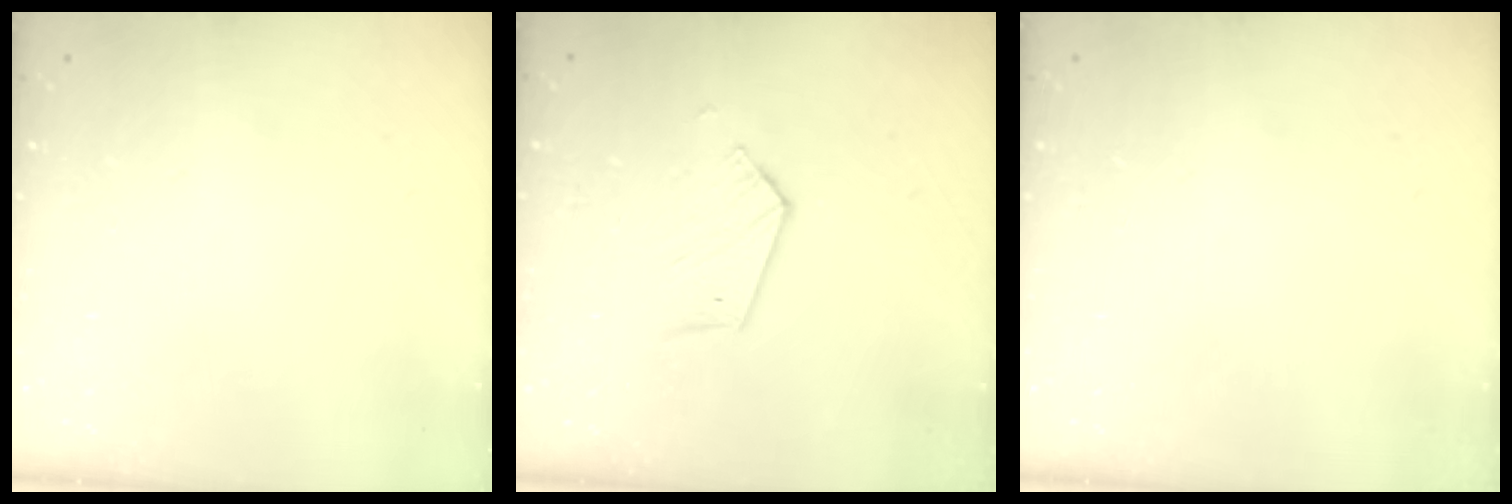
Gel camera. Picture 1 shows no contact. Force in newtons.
{"total": 4.0, "press": 4.0, "slide": 0.4}
{"total": 0.0}